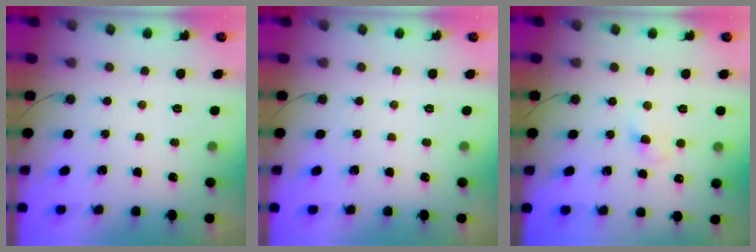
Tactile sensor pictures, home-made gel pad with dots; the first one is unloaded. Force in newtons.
{"total": 0.0}
{"total": 2.3, "press": 2.1, "slide": 1.0}